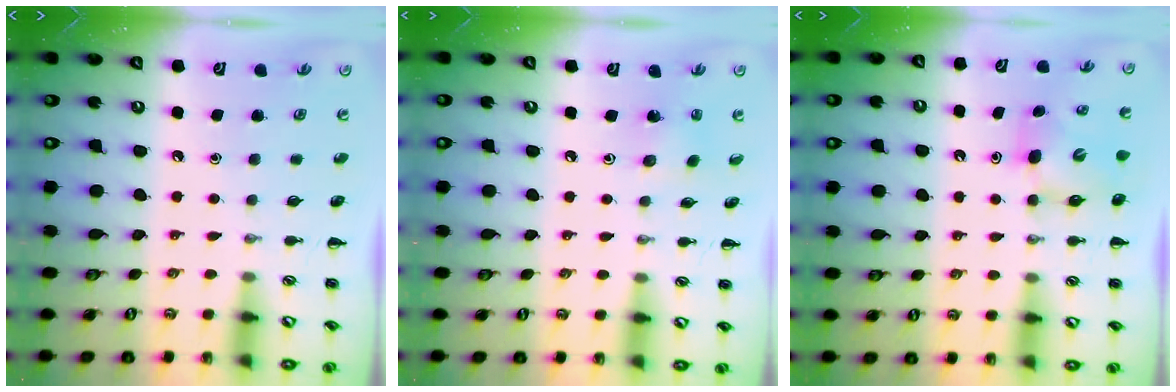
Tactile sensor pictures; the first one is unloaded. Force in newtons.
{"total": 2.4, "press": 2.2, "slide": 0.7}
{"total": 6.2, "press": 6.1, "slide": 0.7}